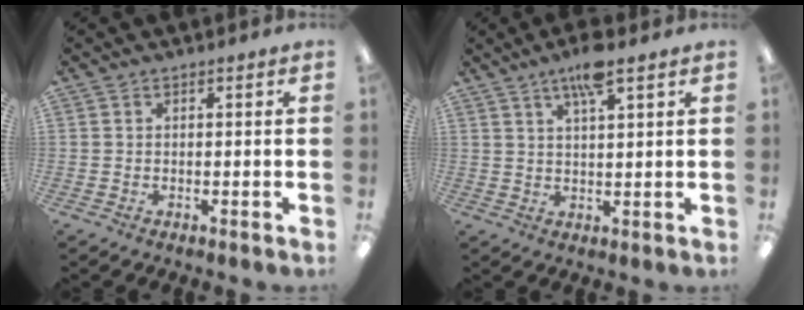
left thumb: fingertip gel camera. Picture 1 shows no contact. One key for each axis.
{"total": 6.6, "fx": 4.4, "fy": 1.0, "fz": 4.8, "tx": -0.089, "ty": -0.009, "tz": 0.072}